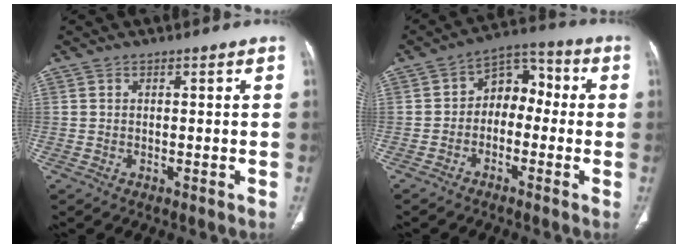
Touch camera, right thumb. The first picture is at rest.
{"total": 8.1, "force": [-1.1, 6.0, 5.3], "torque": [-0.045, 0.043, -0.036]}